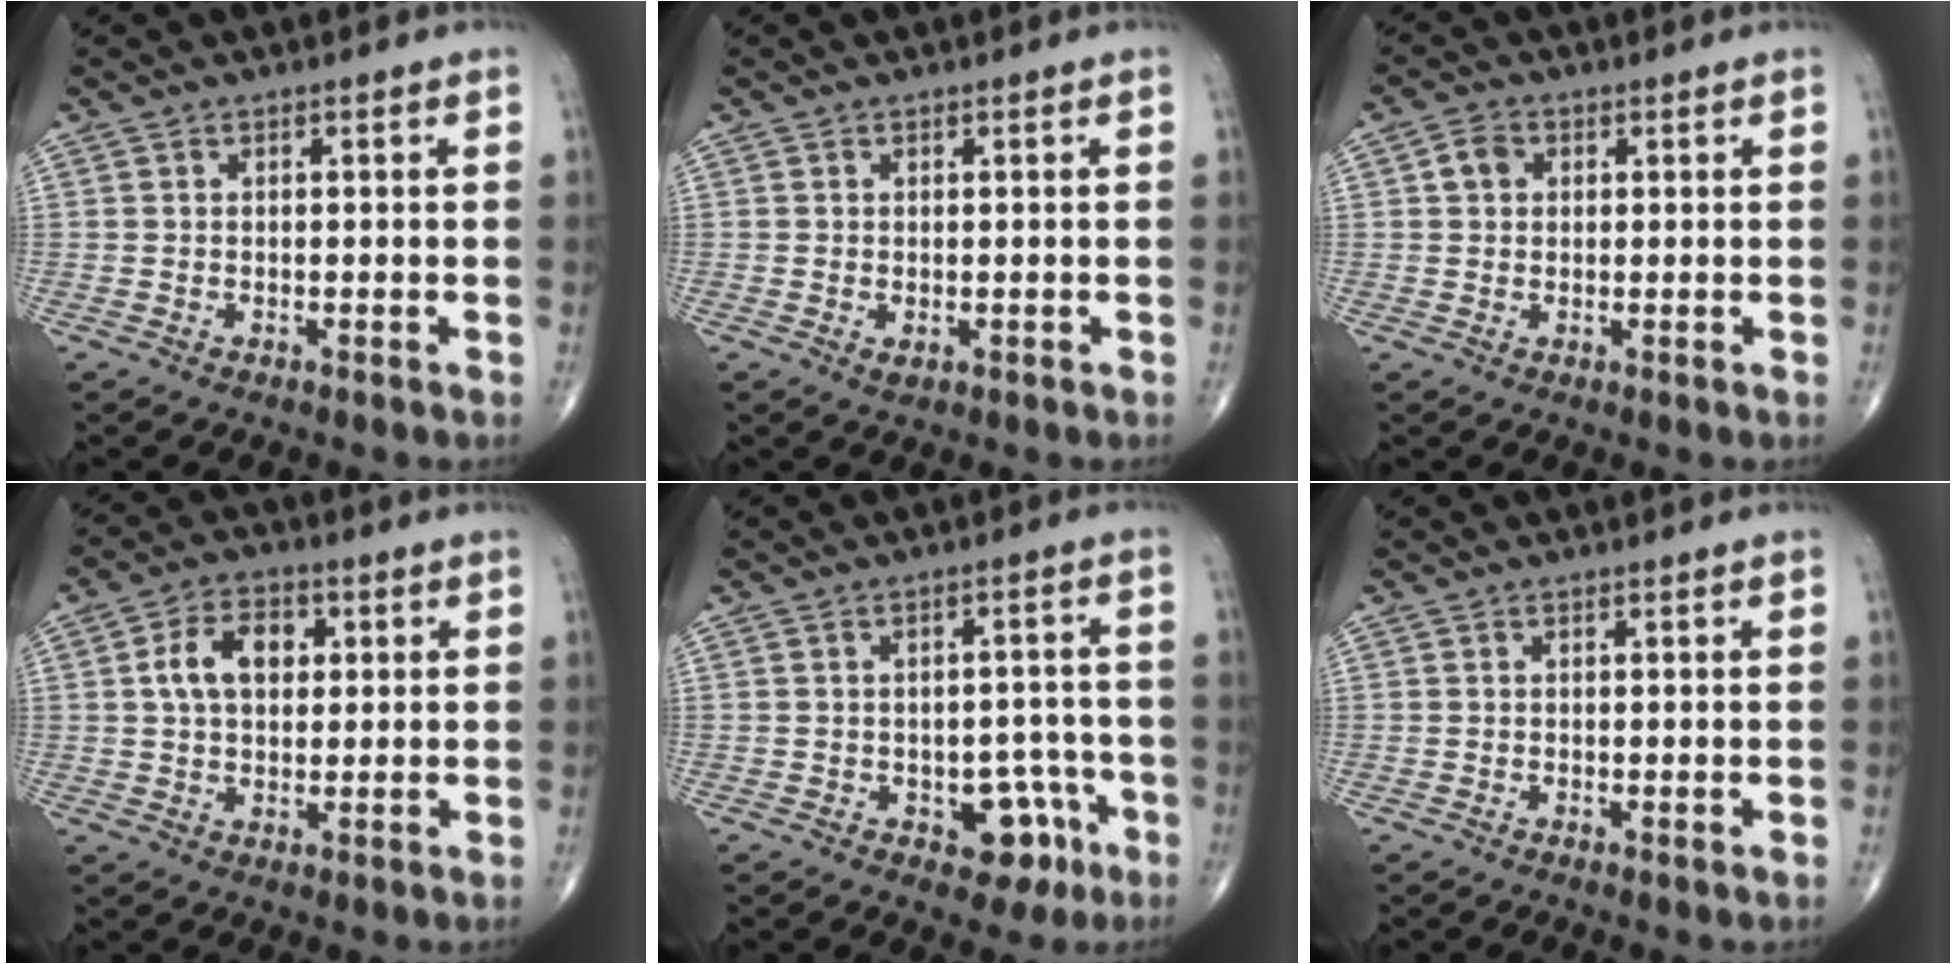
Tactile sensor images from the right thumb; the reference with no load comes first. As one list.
[{"total": 1.2, "force": [-0.3, 0.7, 0.9], "torque": [-0.011, -0.003, -0.002]}, {"total": 3.2, "force": [0.8, 2.6, 1.7], "torque": [-0.019, 0.004, 0.011]}, {"total": 8.6, "force": [1.8, 5.7, 6.2], "torque": [-0.089, 0.010, 0.026]}, {"total": 7.3, "force": [-3.3, 4.7, 4.5], "torque": [-0.017, 0.031, -0.037]}, {"total": 0.0}]